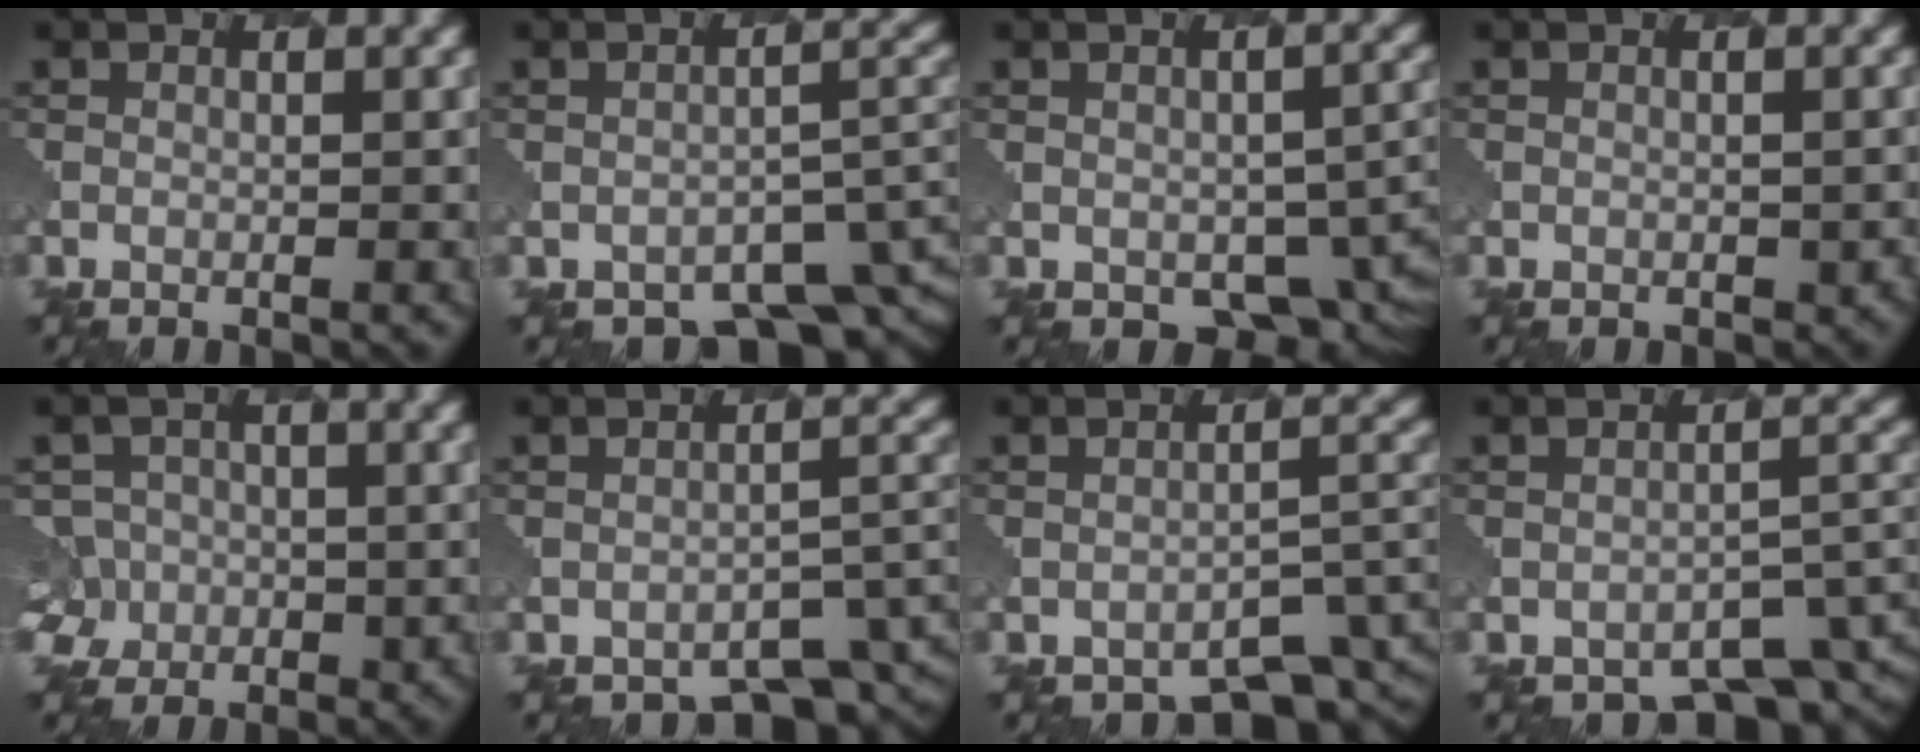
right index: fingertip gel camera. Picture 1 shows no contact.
{"total": 4.5, "force": [-3.7, 2.0, 1.7], "torque": [-0.010, -0.009, -0.054]}
{"total": 4.6, "force": [-0.8, 3.4, 3.0], "torque": [-0.038, -0.020, -0.004]}
{"total": 1.9, "force": [-1.0, 1.3, 0.8], "torque": [-0.010, 0.000, -0.009]}
{"total": 6.0, "force": [-2.9, 5.2, 0.5], "torque": [-0.010, -0.002, -0.065]}
{"total": 2.7, "force": [-2.5, 0.9, 0.5], "torque": [-0.005, -0.003, -0.035]}
{"total": 3.0, "force": [-2.7, 1.1, 0.6], "torque": [-0.003, -0.001, -0.039]}
{"total": 3.6, "force": [-3.2, 1.4, 1.0], "torque": [-0.008, -0.004, -0.043]}